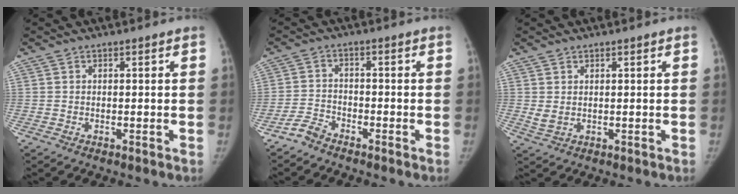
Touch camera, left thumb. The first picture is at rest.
{"total": 3.2, "force": [-3.0, 1.0, 0.6], "torque": [-0.011, 0.006, -0.062]}
{"total": 2.1, "force": [0.8, 1.2, 1.6], "torque": [-0.028, -0.007, 0.024]}